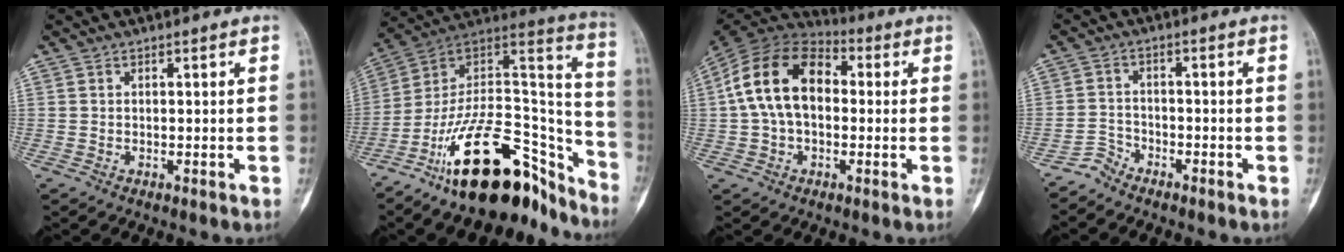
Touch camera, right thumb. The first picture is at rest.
{"total": 26.7, "force": [-18.1, 11.0, 16.2], "torque": [-0.194, 0.121, -0.303]}
{"total": 15.6, "force": [1.2, 10.3, 11.7], "torque": [-0.205, 0.037, 0.010]}
{"total": 2.9, "force": [-2.7, 0.9, -0.3], "torque": [0.012, 0.006, -0.060]}